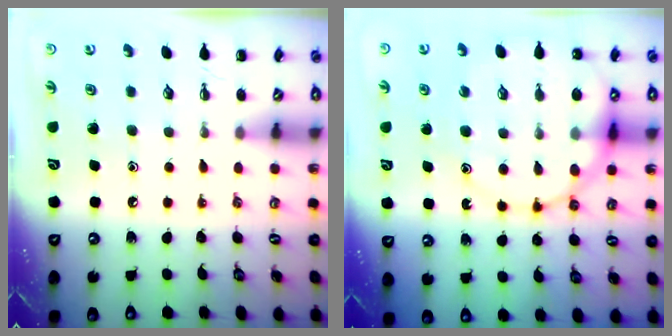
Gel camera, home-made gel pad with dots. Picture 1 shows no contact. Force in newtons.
{"total": 17.9, "press": 17.5, "slide": 3.5}